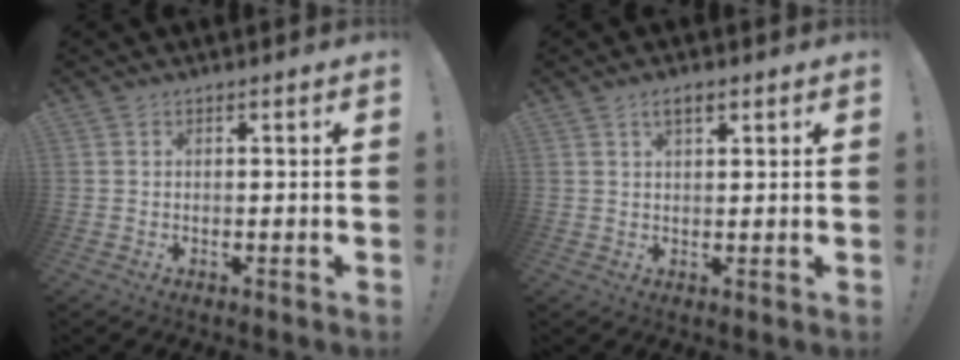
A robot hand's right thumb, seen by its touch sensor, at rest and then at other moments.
{"total": 3.9, "force": [2.0, 1.7, 2.9], "torque": [-0.053, 0.001, 0.034]}